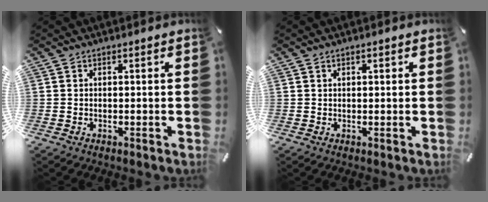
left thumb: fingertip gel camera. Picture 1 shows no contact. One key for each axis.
{"total": 1.0, "fx": 0.4, "fy": 0.5, "fz": 0.8, "tx": -0.016, "ty": 0.004, "tz": 0.006}